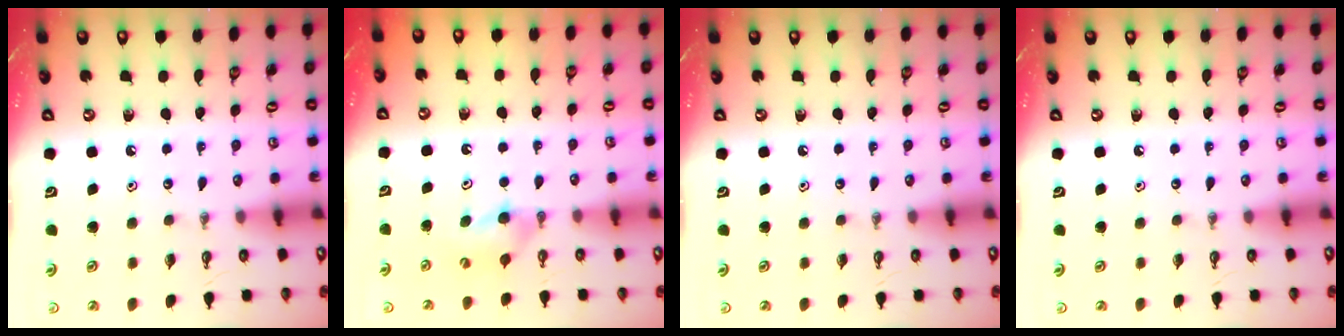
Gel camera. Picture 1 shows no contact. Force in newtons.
{"total": 5.4, "press": 5.3, "slide": 1.2}
{"total": 0.0}
{"total": 0.0}